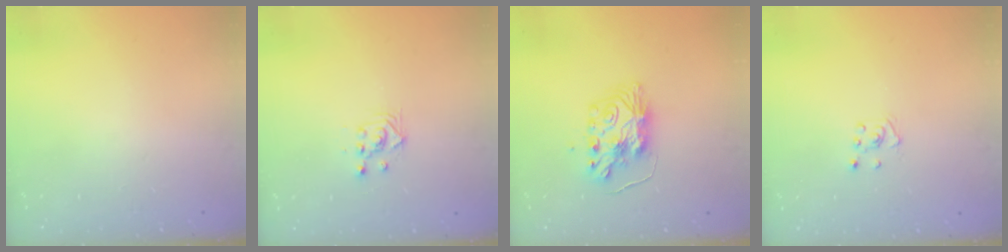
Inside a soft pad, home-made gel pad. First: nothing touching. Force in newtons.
{"total": 2.3, "press": 2.3, "slide": 0.1}
{"total": 9.1, "press": 9.0, "slide": 0.9}
{"total": 2.8, "press": 2.8, "slide": 0.3}